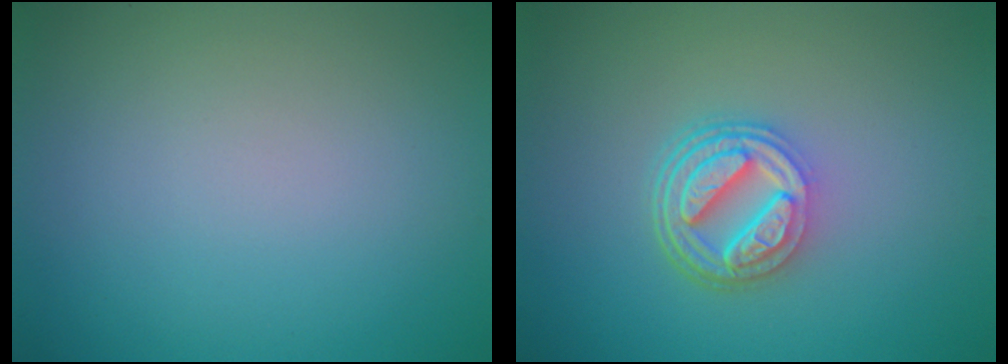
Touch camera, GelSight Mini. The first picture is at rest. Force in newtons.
{"total": 5.1, "press": 3.8, "slide": 3.4}